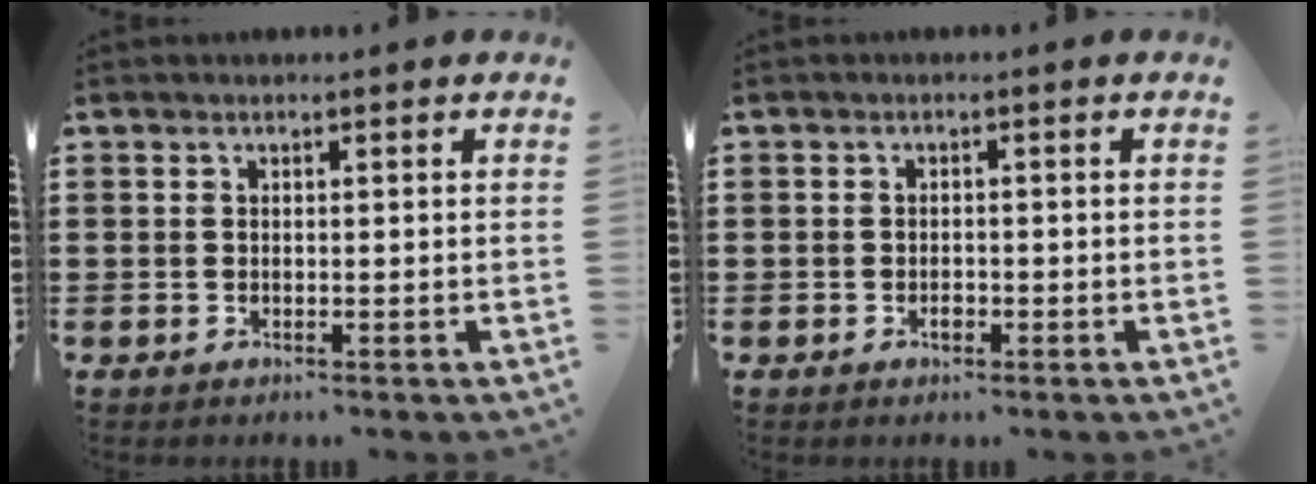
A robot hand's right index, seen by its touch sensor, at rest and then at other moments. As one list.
[{"total": 1.1, "force": [-0.6, 0.7, 0.6], "torque": [-0.014, -0.002, -0.012]}]